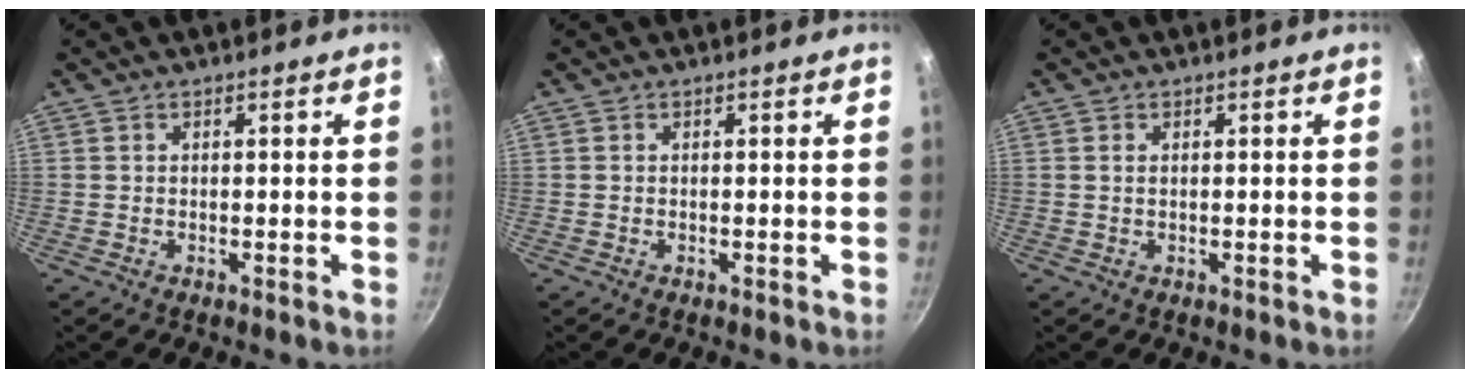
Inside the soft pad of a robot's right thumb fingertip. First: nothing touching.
{"total": 0.0}
{"total": 0.7, "force": [0.2, 0.4, 0.6], "torque": [-0.011, 0.001, 0.003]}